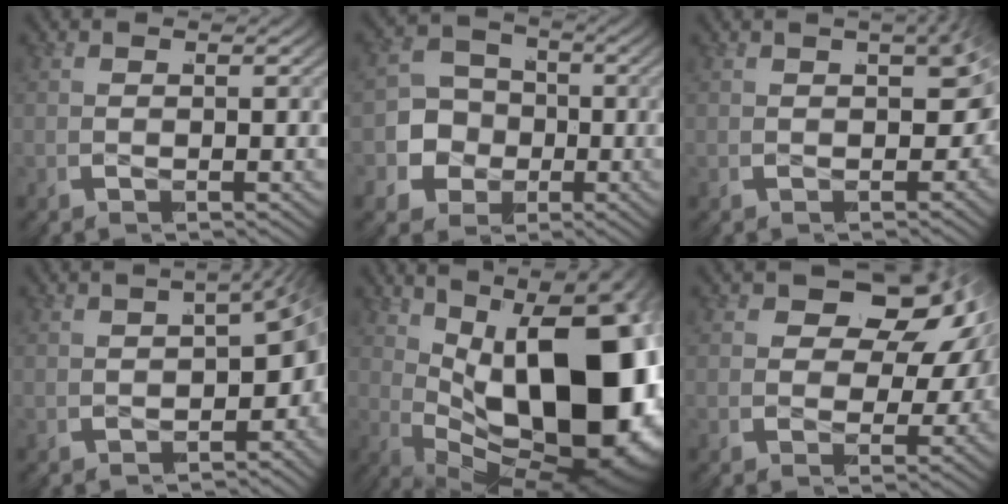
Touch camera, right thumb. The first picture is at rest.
{"total": 9.7, "force": [-0.3, 8.5, 4.8], "torque": [-0.099, -0.013, -0.012]}
{"total": 5.2, "force": [-0.1, 2.9, 4.3], "torque": [-0.049, -0.005, 0.004]}
{"total": 6.5, "force": [-1.4, 3.7, 5.1], "torque": [-0.069, -0.007, -0.017]}
{"total": 29.0, "force": [-0.5, 16.5, 23.8], "torque": [-0.346, -0.034, 0.017]}
{"total": 11.0, "force": [1.9, 7.1, 8.1], "torque": [-0.113, 0.002, 0.021]}